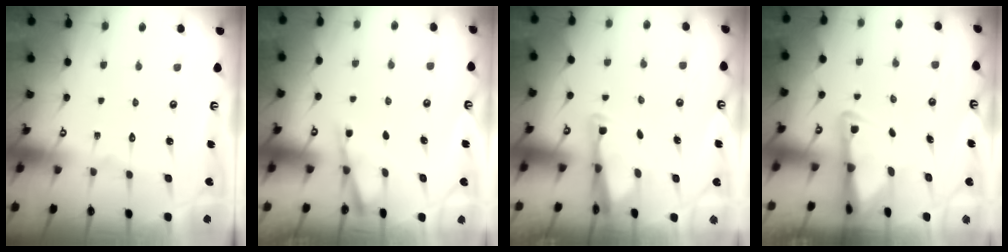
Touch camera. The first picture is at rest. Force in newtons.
{"total": 1.6, "press": 1.6, "slide": 0.2}
{"total": 2.7, "press": 2.6, "slide": 0.7}
{"total": 3.2, "press": 3.1, "slide": 0.6}